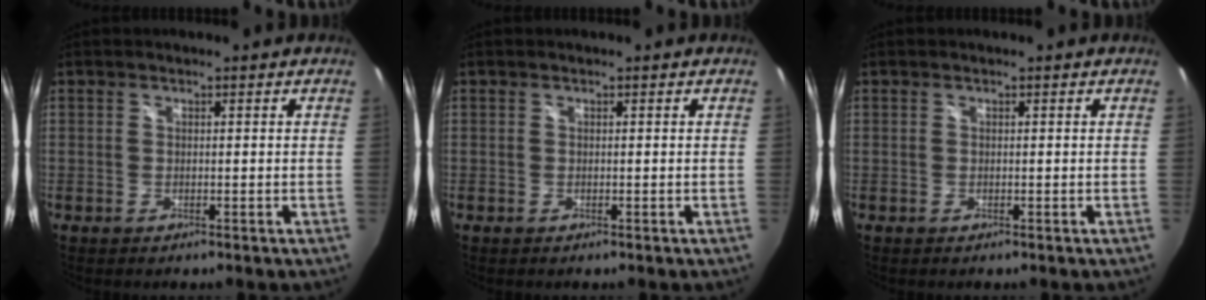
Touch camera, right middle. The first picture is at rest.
{"total": 0.0}
{"total": 0.0}